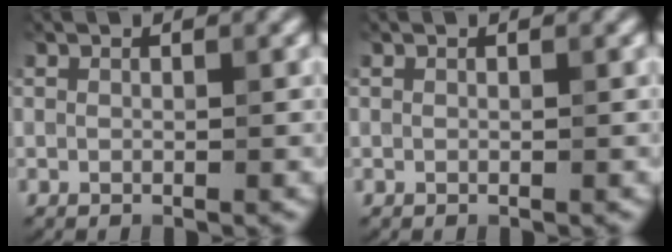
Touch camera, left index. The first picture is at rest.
{"total": 0.0}